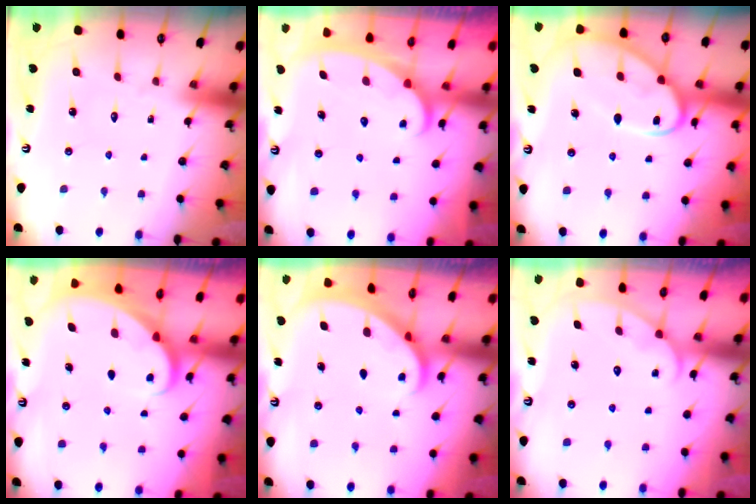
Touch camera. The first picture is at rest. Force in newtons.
{"total": 2.4, "press": 2.3, "slide": 0.4}
{"total": 12.9, "press": 12.9, "slide": 1.1}
{"total": 2.5, "press": 2.5, "slide": 0.2}
{"total": 1.7, "press": 1.7, "slide": 0.1}
{"total": 3.3, "press": 3.2, "slide": 0.2}